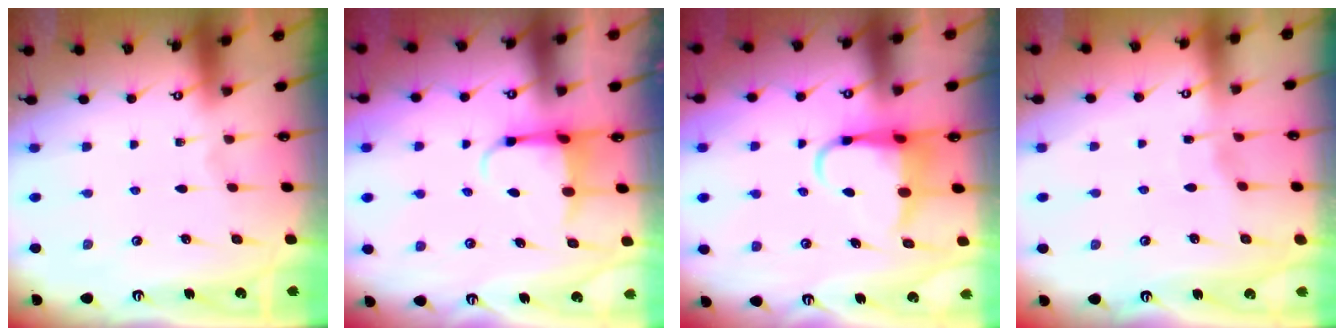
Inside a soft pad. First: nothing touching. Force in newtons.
{"total": 3.9, "press": 3.8, "slide": 1.2}
{"total": 6.6, "press": 6.5, "slide": 1.2}
{"total": 2.0, "press": 2.0, "slide": 0.3}